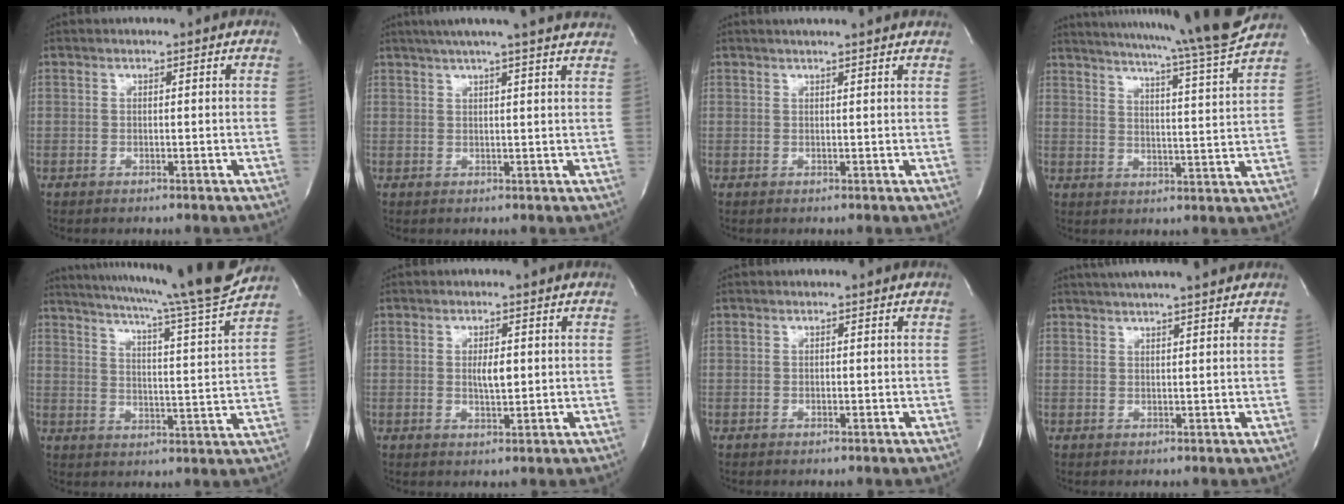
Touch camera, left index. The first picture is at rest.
{"total": 16.5, "force": [14.4, -0.4, 8.0], "torque": [-0.132, 0.015, 0.178]}
{"total": 6.8, "force": [6.0, 0.1, 3.1], "torque": [-0.050, 0.024, 0.067]}
{"total": 17.7, "force": [15.9, -2.6, 7.2], "torque": [-0.122, -0.067, 0.209]}
{"total": 18.9, "force": [16.7, -2.1, 8.6], "torque": [-0.143, -0.054, 0.223]}
{"total": 3.1, "force": [-0.1, 1.0, 2.9], "torque": [-0.050, -0.005, -0.001]}
{"total": 0.5, "force": [-0.4, 0.3, 0.2], "torque": [-0.004, -0.003, -0.008]}
{"total": 9.2, "force": [7.8, -0.2, 4.8], "torque": [-0.079, 0.022, 0.097]}